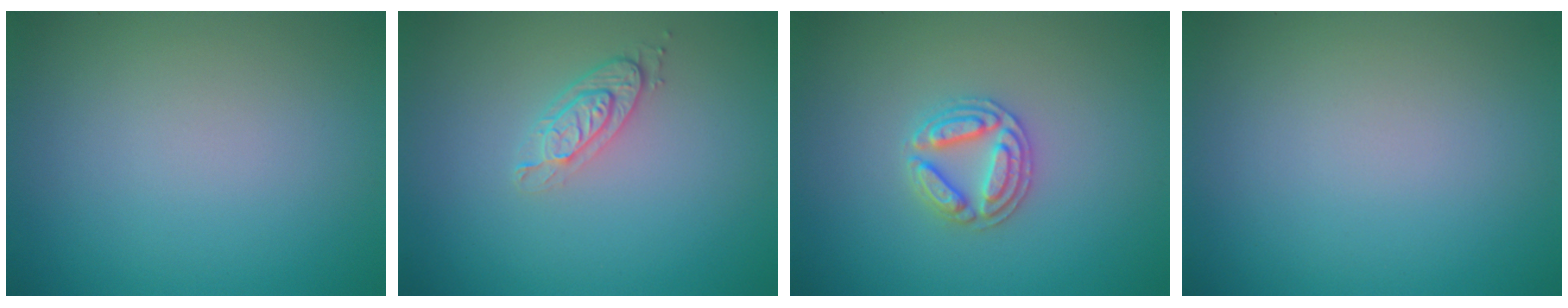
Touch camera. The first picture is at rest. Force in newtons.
{"total": 2.4, "press": 1.9, "slide": 1.4}
{"total": 2.8, "press": 2.7, "slide": 0.5}
{"total": 0.0}